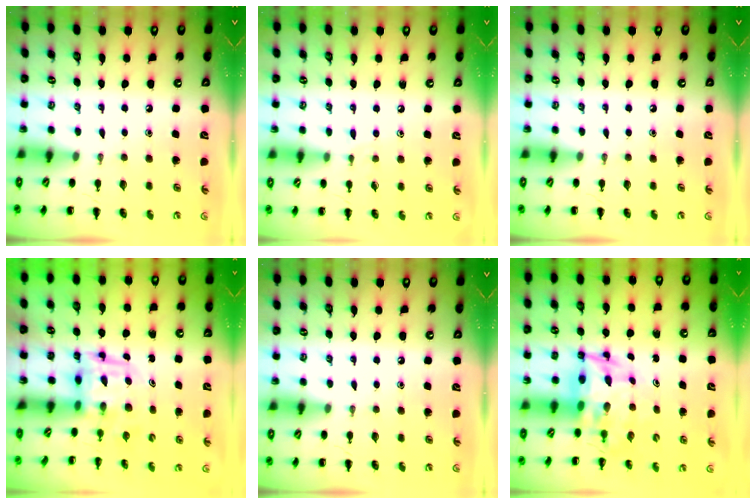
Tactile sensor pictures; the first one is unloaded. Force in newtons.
{"total": 4.2, "press": 3.7, "slide": 1.8}
{"total": 0.0}
{"total": 3.9, "press": 3.8, "slide": 0.7}
{"total": 0.0}
{"total": 6.2, "press": 5.9, "slide": 2.0}